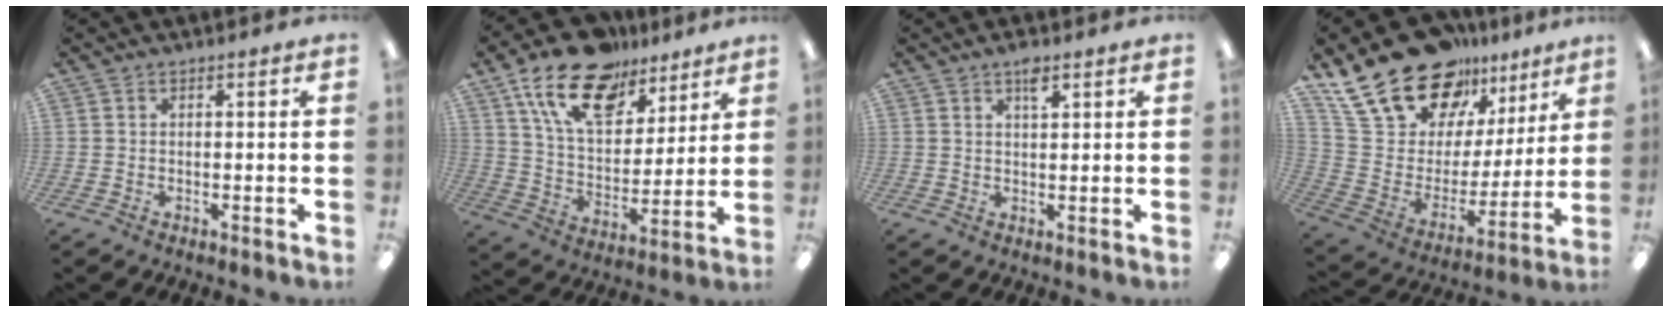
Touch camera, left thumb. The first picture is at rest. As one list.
[{"total": 18.9, "force": [12.6, 9.8, 10.1], "torque": [-0.180, -0.062, 0.225]}, {"total": 3.2, "force": [2.1, 1.2, 2.2], "torque": [-0.033, -0.003, 0.034]}, {"total": 25.0, "force": [18.3, 13.3, 10.5], "torque": [-0.205, -0.111, 0.344]}]